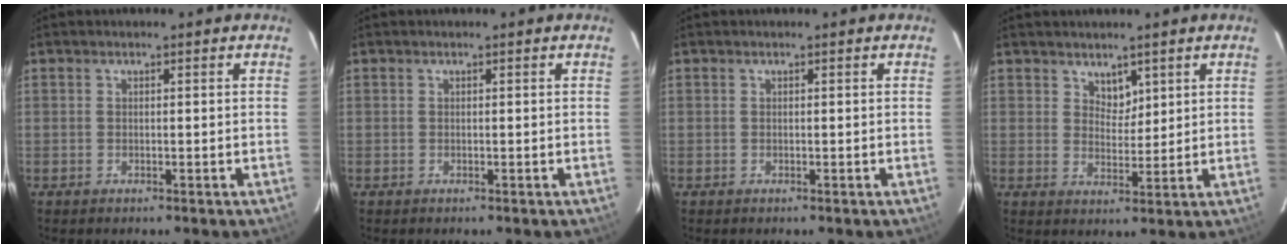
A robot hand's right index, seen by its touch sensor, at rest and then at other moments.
{"total": 0.0}
{"total": 0.0}
{"total": 3.3, "force": [2.4, 2.0, 1.1], "torque": [-0.011, 0.001, 0.043]}